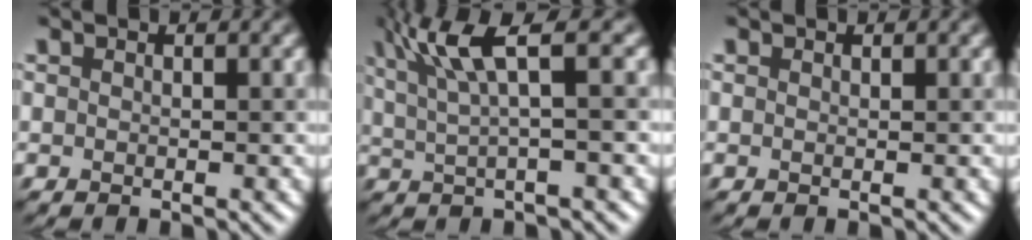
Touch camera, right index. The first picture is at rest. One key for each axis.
{"total": 6.0, "fx": 2.6, "fy": 1.1, "fz": 5.2, "tx": -0.091, "ty": 0.016, "tz": 0.051}
{"total": 0.0}